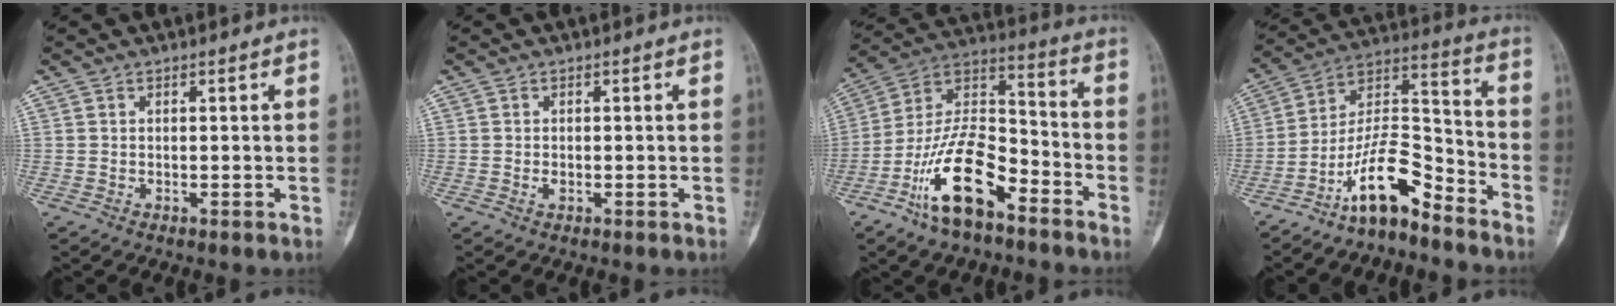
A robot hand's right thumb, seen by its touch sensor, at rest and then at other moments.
{"total": 1.1, "force": [-0.4, 0.7, 0.8], "torque": [-0.016, 0.001, -0.007]}
{"total": 17.8, "force": [-9.7, 8.0, 12.5], "torque": [-0.221, 0.077, -0.184]}
{"total": 13.4, "force": [-9.3, 4.8, 8.4], "torque": [-0.146, 0.101, -0.175]}